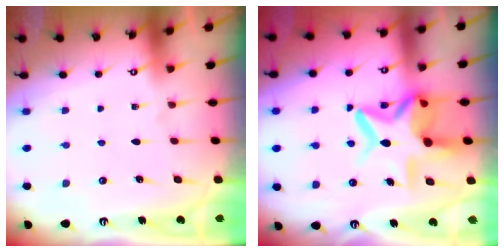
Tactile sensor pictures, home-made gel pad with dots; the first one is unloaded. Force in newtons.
{"total": 13.7, "press": 13.6, "slide": 1.9}